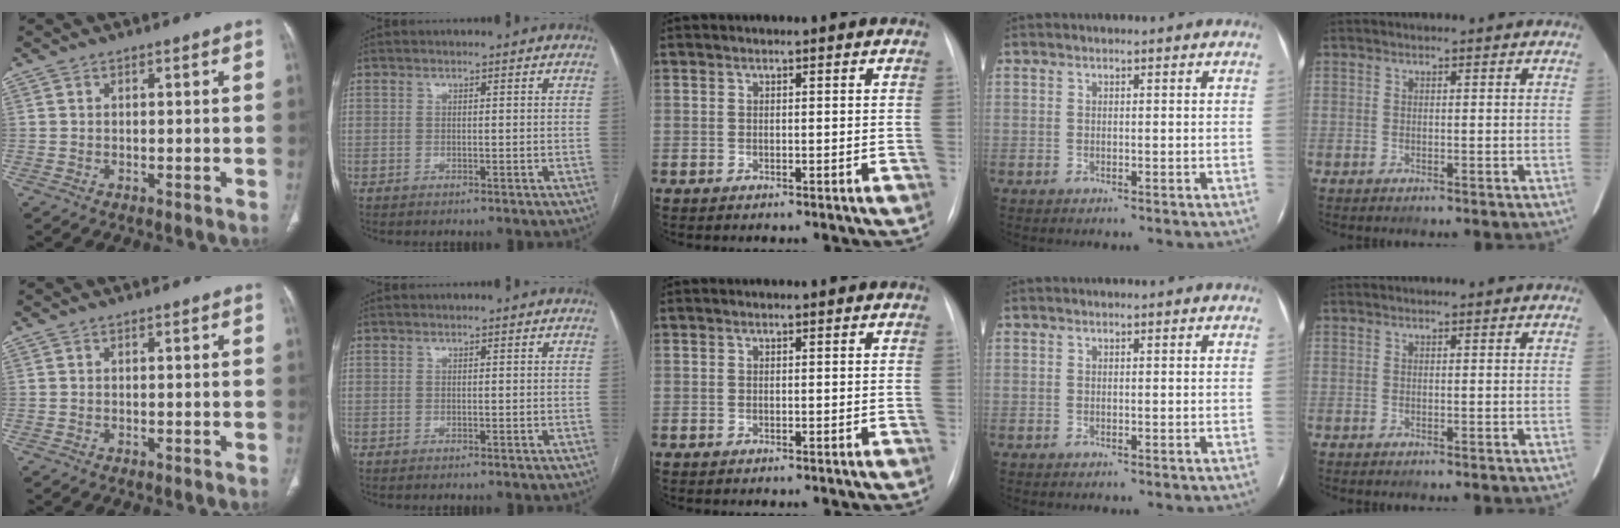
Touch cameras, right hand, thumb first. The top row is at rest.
{}